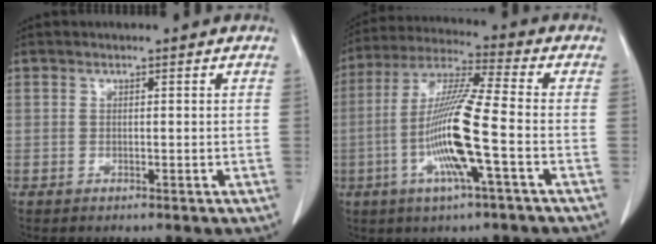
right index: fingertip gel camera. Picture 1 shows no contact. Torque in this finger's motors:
{"motor_torque": [2.14, 0.00, 0.46, 0.19]}